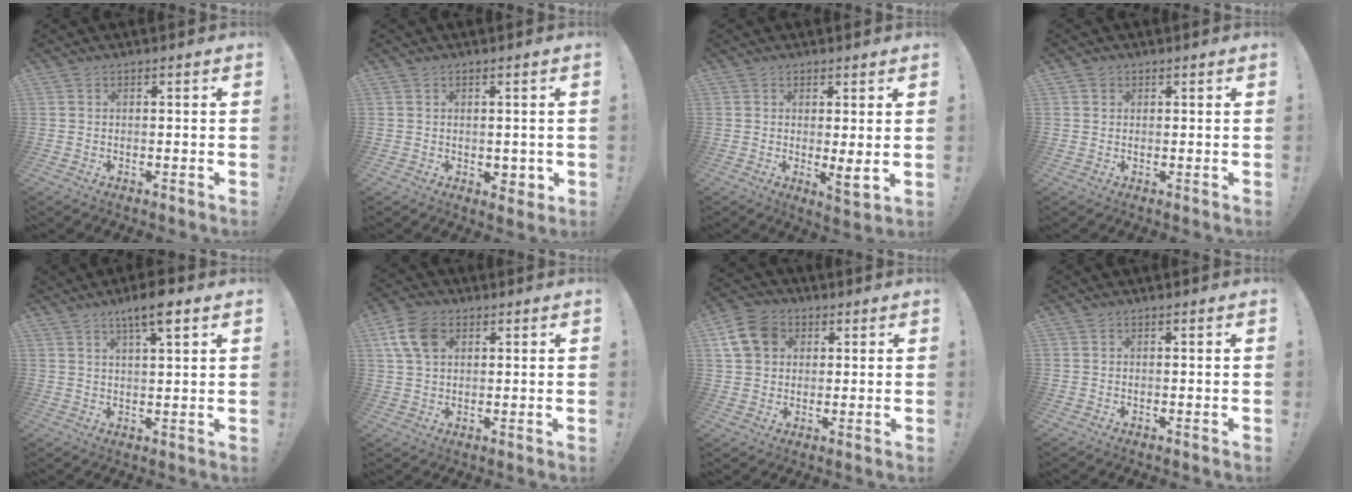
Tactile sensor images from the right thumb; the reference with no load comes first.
{"total": 3.0, "force": [0.5, 2.4, 1.6], "torque": [-0.008, -0.003, 0.008]}
{"total": 4.4, "force": [1.2, 0.7, 4.1], "torque": [-0.051, -0.021, 0.024]}
{"total": 1.2, "force": [0.7, 0.9, 0.1], "torque": [0.007, -0.002, 0.012]}
{"total": 7.4, "force": [4.3, 1.4, 5.8], "torque": [-0.090, -0.017, 0.067]}
{"total": 9.9, "force": [3.6, 6.7, 6.3], "torque": [-0.121, 0.001, 0.072]}
{"total": 11.4, "force": [4.0, 9.1, 5.6], "torque": [-0.095, -0.008, 0.083]}
{"total": 0.0}